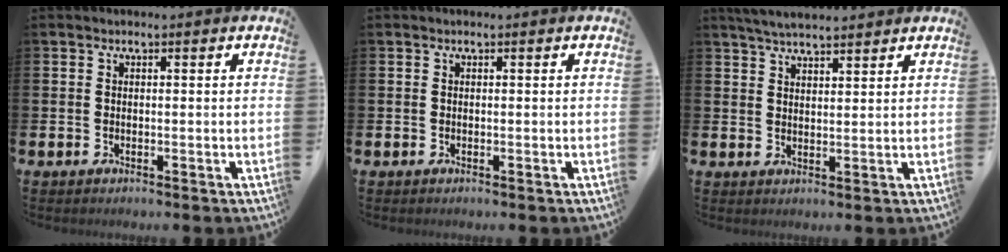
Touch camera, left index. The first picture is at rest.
{"total": 0.0}
{"total": 4.1, "force": [3.9, 0.4, 1.1], "torque": [-0.031, -0.011, 0.072]}